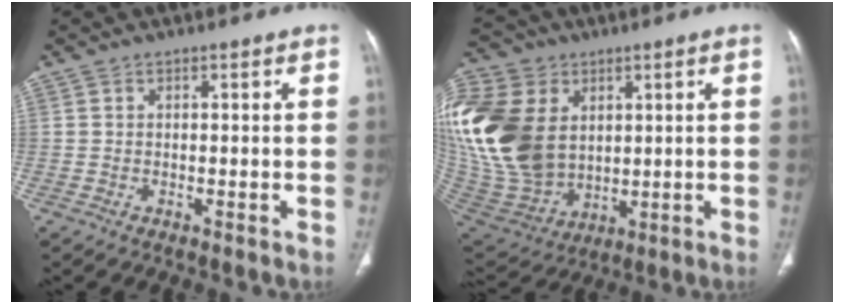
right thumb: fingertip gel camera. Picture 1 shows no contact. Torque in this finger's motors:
{"motor_torque": [-1.19, 2.64, 2.62, 0.15, 0.79]}